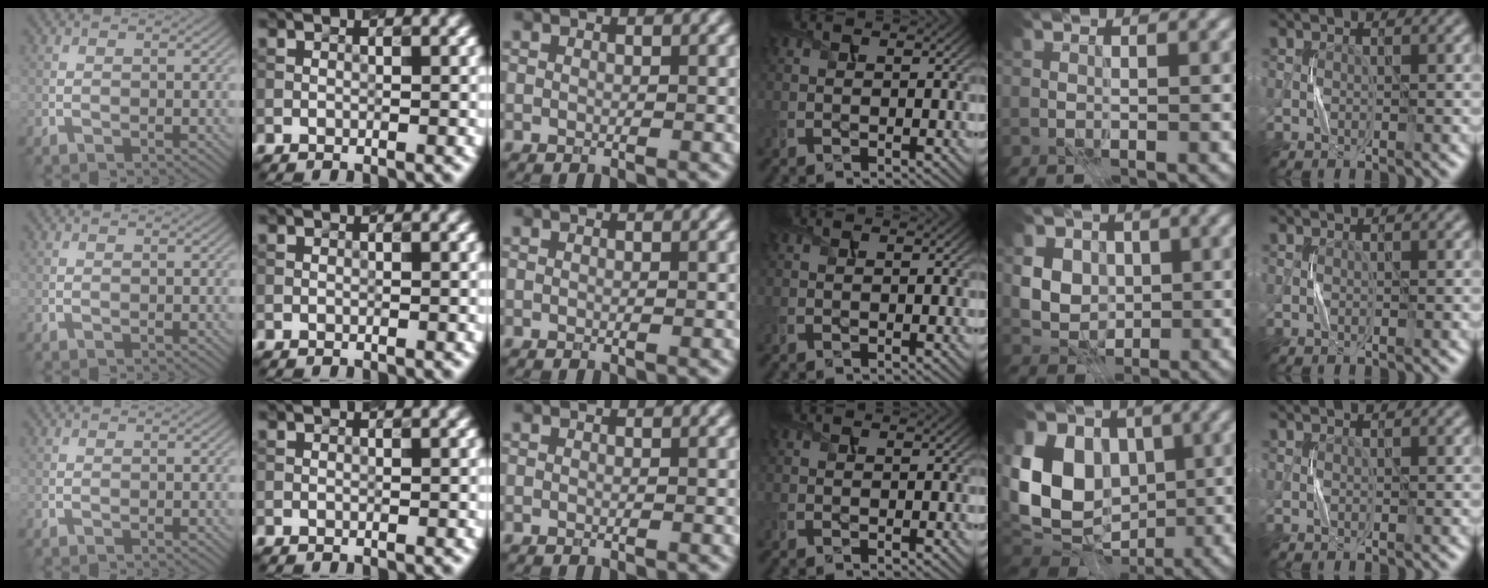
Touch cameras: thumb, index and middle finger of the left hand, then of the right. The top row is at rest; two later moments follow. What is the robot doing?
{"motion": "press", "object": "sticker"}